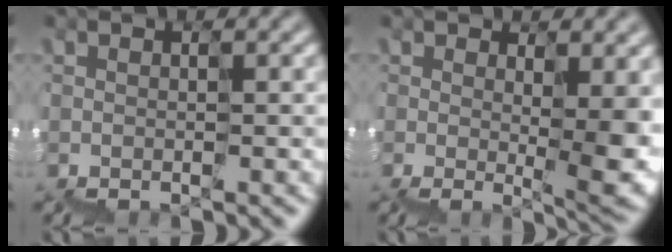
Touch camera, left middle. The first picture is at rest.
{"total": 6.2, "force": [0.4, 2.3, 5.8], "torque": [-0.097, 0.002, 0.016]}